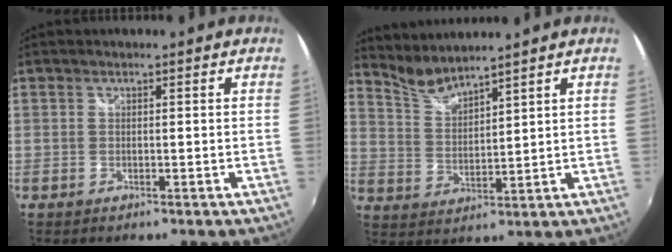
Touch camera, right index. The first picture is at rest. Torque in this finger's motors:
{"motor_torque": [-0.31, 0.26, -0.03, 0.00]}